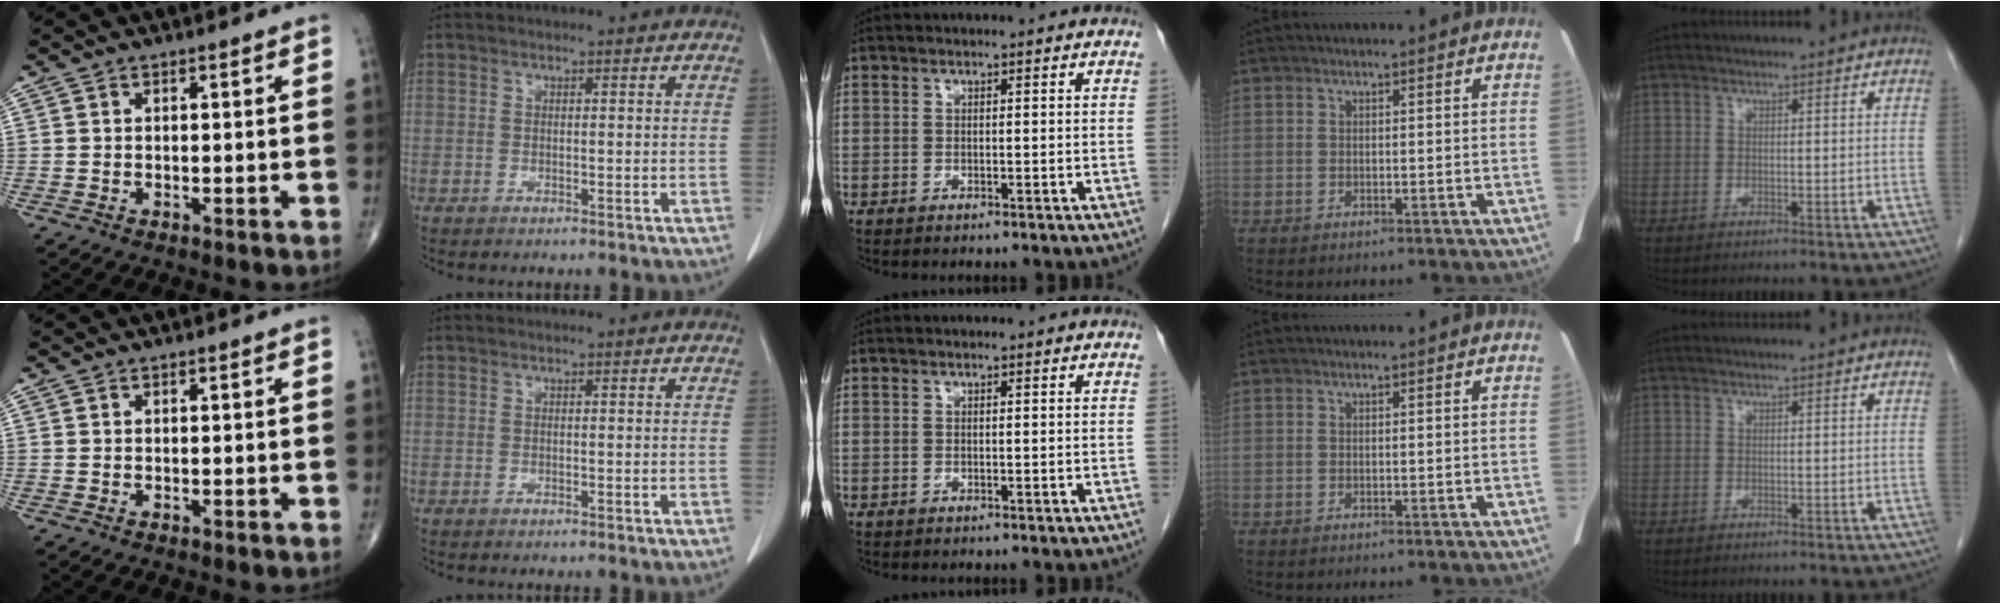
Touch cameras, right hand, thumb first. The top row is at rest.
{}